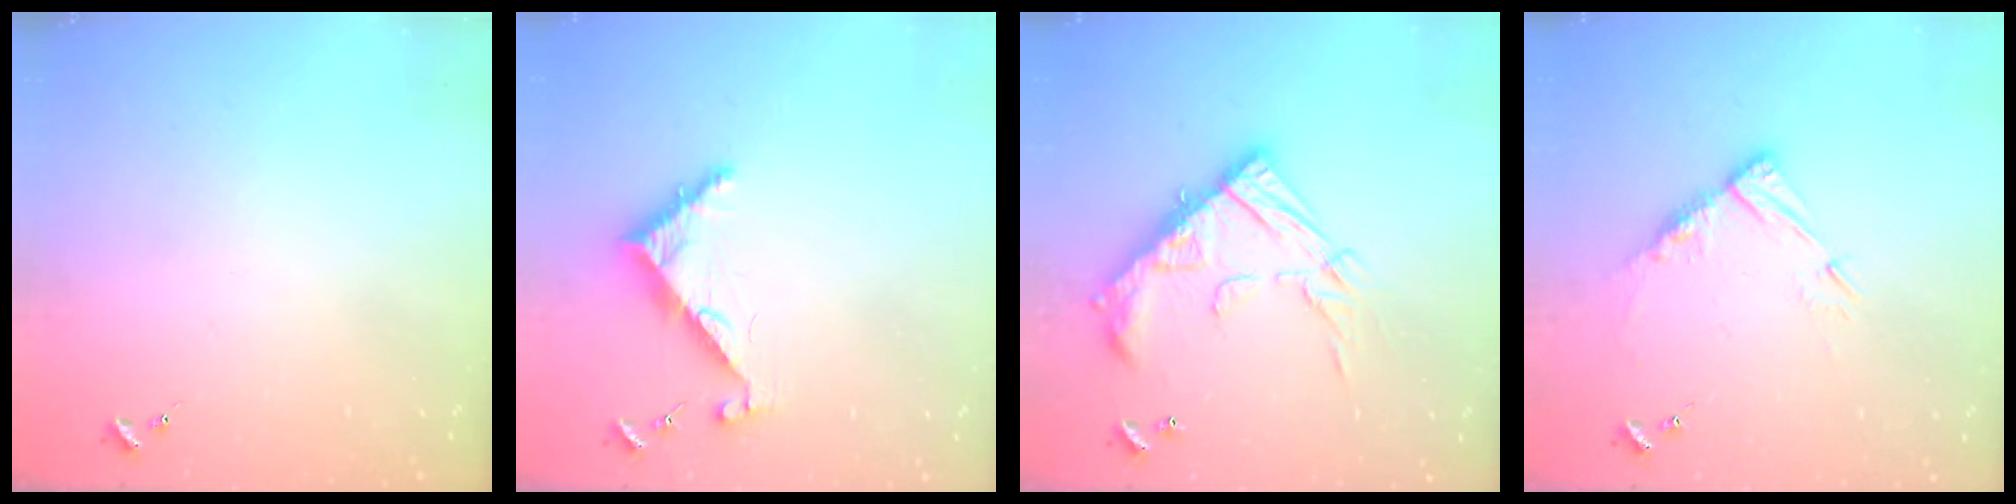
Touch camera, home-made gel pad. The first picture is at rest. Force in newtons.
{"total": 6.3, "press": 6.3, "slide": 0.5}
{"total": 21.7, "press": 21.6, "slide": 1.9}
{"total": 10.2, "press": 10.1, "slide": 0.9}